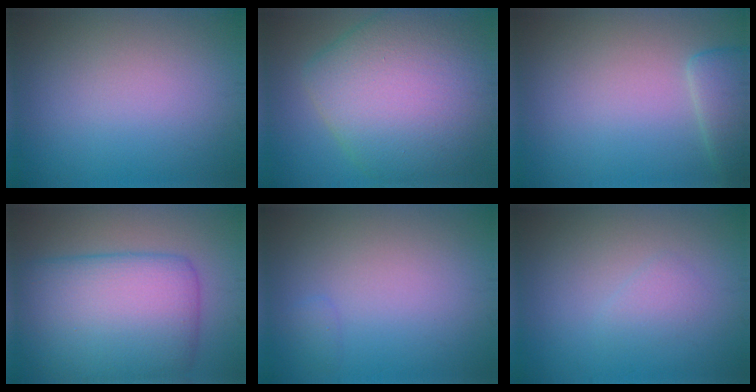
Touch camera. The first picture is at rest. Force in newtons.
{"total": 11.1, "press": 11.1, "slide": 0.5}
{"total": 2.6, "press": 2.6, "slide": 0.2}
{"total": 10.2, "press": 10.2, "slide": 0.1}
{"total": 0.6, "press": 0.6, "slide": 0.1}
{"total": 1.1, "press": 1.1, "slide": 0.1}